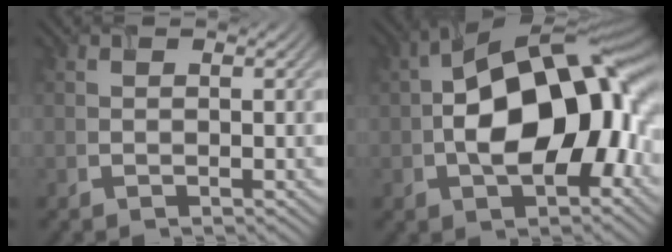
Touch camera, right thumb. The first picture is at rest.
{"total": 16.3, "force": [-0.4, 9.3, 13.4], "torque": [-0.203, 0.010, -0.011]}